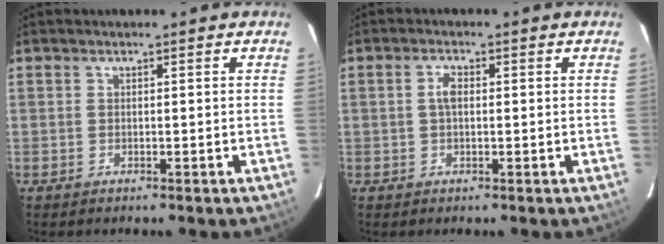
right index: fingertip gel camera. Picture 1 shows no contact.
{"total": 2.2, "force": [0.1, 1.2, 1.9], "torque": [-0.039, 0.006, 0.002]}